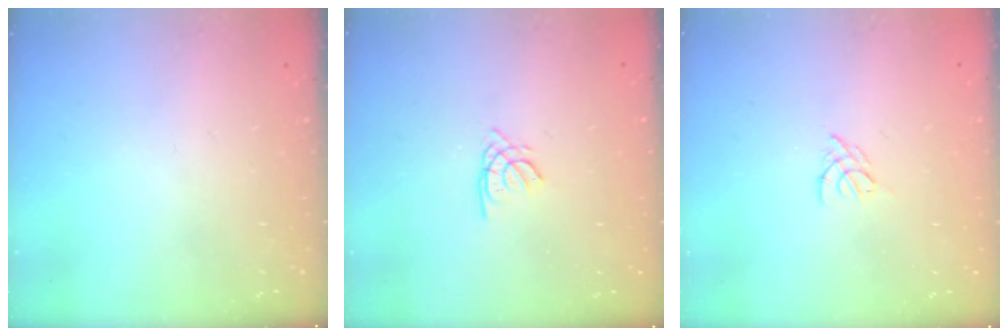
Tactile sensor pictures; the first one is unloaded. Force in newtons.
{"total": 1.7, "press": 1.7, "slide": 0.4}
{"total": 4.3, "press": 4.2, "slide": 0.7}